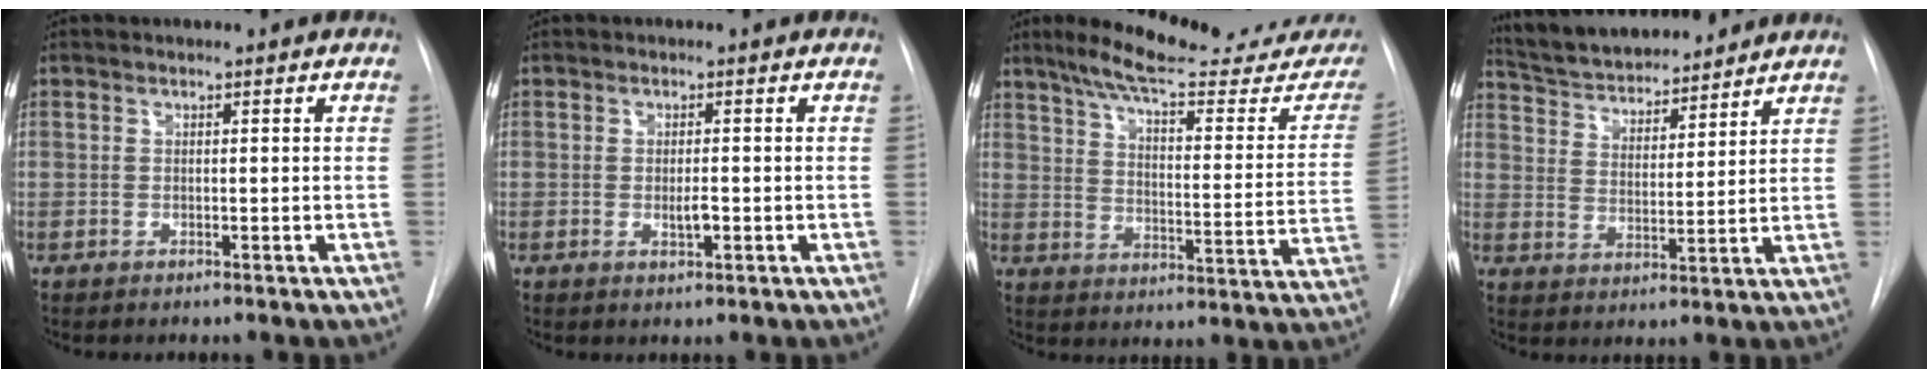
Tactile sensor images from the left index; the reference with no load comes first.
{"total": 1.7, "force": [-0.4, 0.5, 1.6], "torque": [-0.030, -0.002, -0.004]}
{"total": 23.5, "force": [20.4, 3.9, 11.1], "torque": [-0.153, -0.041, 0.258]}
{"total": 14.9, "force": [13.7, 3.2, 4.8], "torque": [-0.077, 0.019, 0.225]}